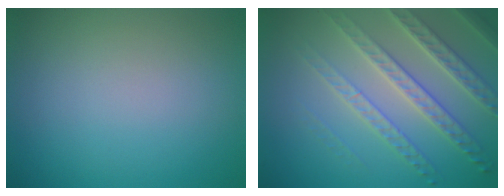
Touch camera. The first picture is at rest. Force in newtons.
{"total": 6.0, "press": 4.6, "slide": 3.8}